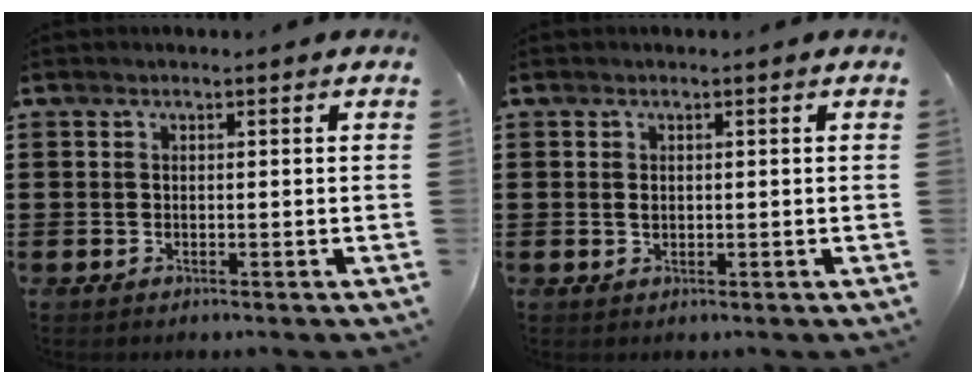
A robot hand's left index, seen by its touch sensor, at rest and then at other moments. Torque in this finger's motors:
{"motor_torque": [0.21, 0.16, 0.17, 0.01]}